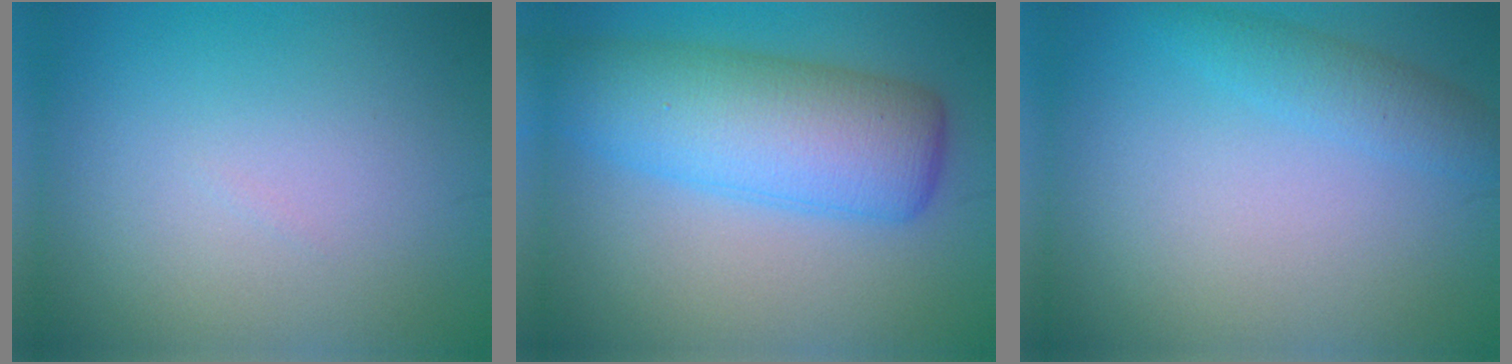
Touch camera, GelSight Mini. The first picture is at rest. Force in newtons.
{"total": 6.7, "press": 6.7, "slide": 0.1}
{"total": 2.2, "press": 2.2, "slide": 0.2}